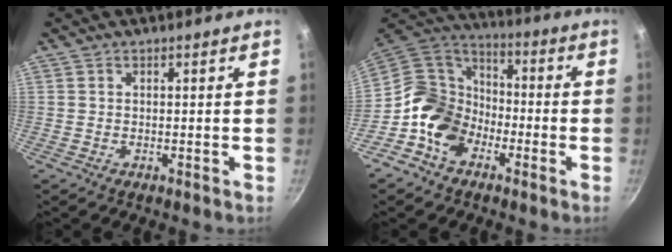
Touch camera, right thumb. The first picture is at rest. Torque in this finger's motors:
{"motor_torque": [2.27, 1.67, 0.74, -0.95, 0.10]}